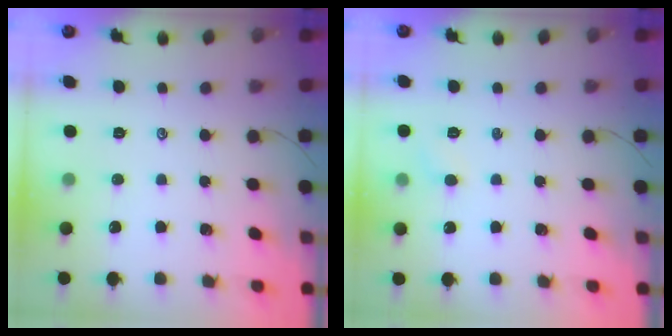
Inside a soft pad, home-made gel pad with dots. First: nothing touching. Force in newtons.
{"total": 3.9, "press": 3.6, "slide": 1.3}